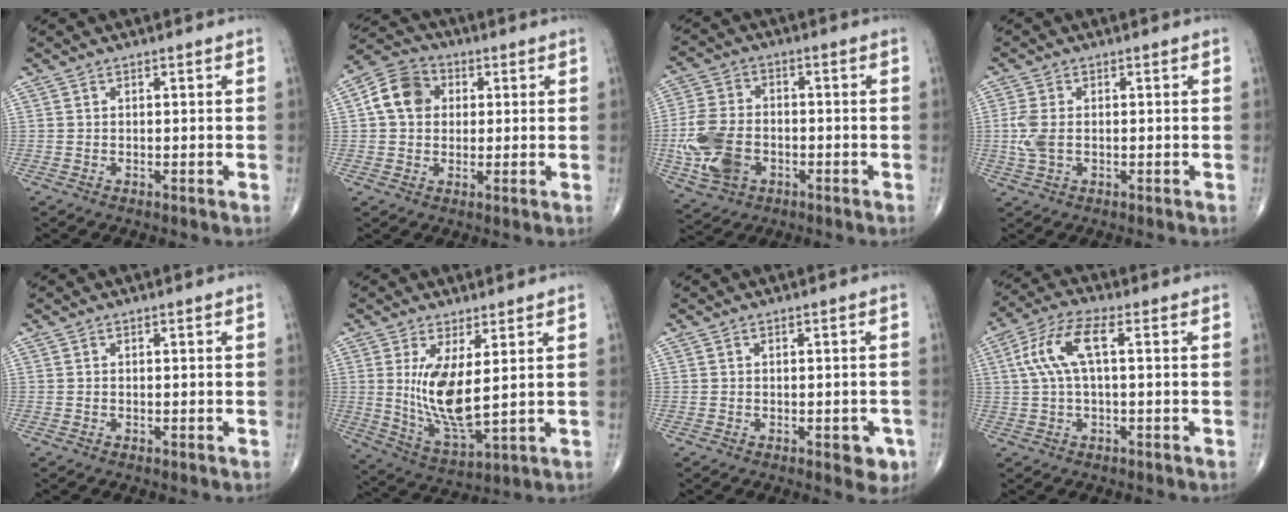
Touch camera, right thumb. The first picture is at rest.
{"total": 8.8, "force": [1.5, 7.1, 4.9], "torque": [-0.075, 0.015, 0.014]}
{"total": 12.0, "force": [-3.1, 8.1, 8.2], "torque": [-0.174, 0.009, -0.058]}
{"total": 4.4, "force": [-0.2, 2.5, 3.6], "torque": [-0.098, 0.001, -0.005]}
{"total": 0.0}
{"total": 10.9, "force": [1.9, 3.5, 10.1], "torque": [-0.199, -0.036, 0.050]}
{"total": 3.7, "force": [-1.6, 1.8, 2.8], "torque": [-0.012, 0.001, -0.017]}
{"total": 8.6, "force": [1.4, 2.9, 8.0], "torque": [-0.185, 0.030, 0.023]}